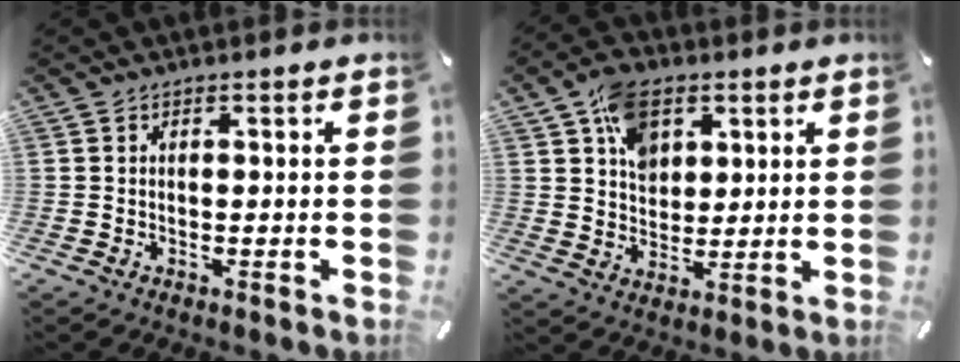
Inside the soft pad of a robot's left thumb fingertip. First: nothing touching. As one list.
[{"total": 10.0, "force": [4.4, 7.4, 5.0], "torque": [-0.084, 0.000, 0.084]}]